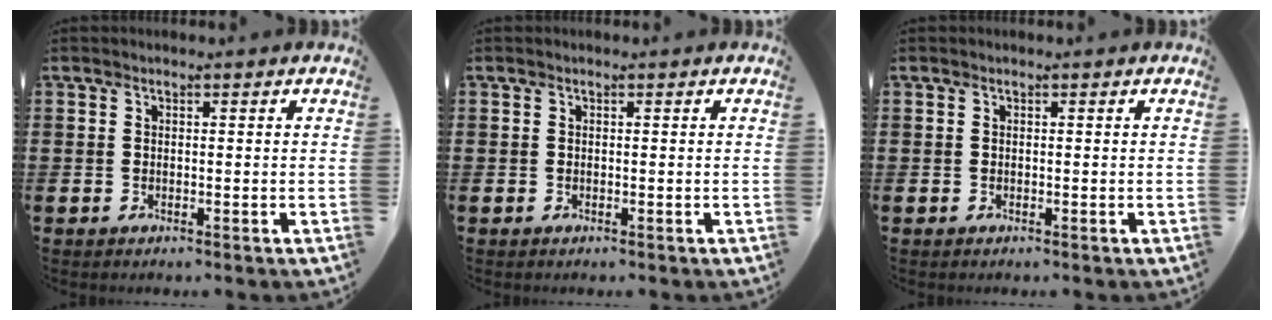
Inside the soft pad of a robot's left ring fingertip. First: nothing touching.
{"total": 0.0}
{"total": 0.0}